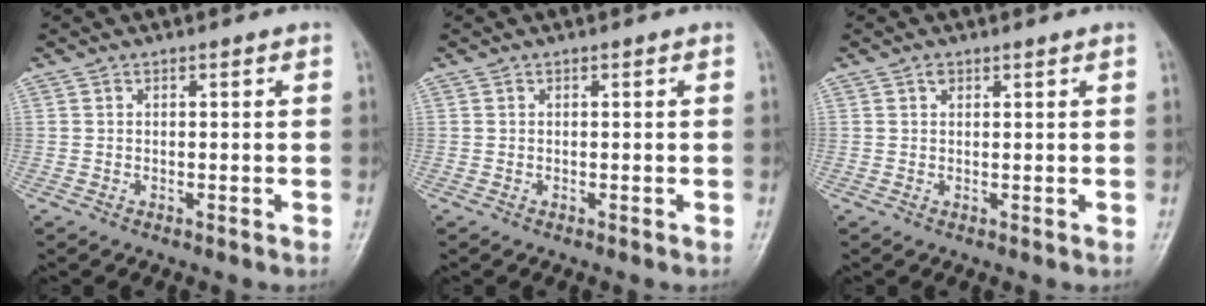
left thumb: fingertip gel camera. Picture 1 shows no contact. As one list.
[{"total": 0.0}, {"total": 0.7, "force": [0.5, 0.3, 0.4], "torque": [-0.004, 0.000, 0.009]}]